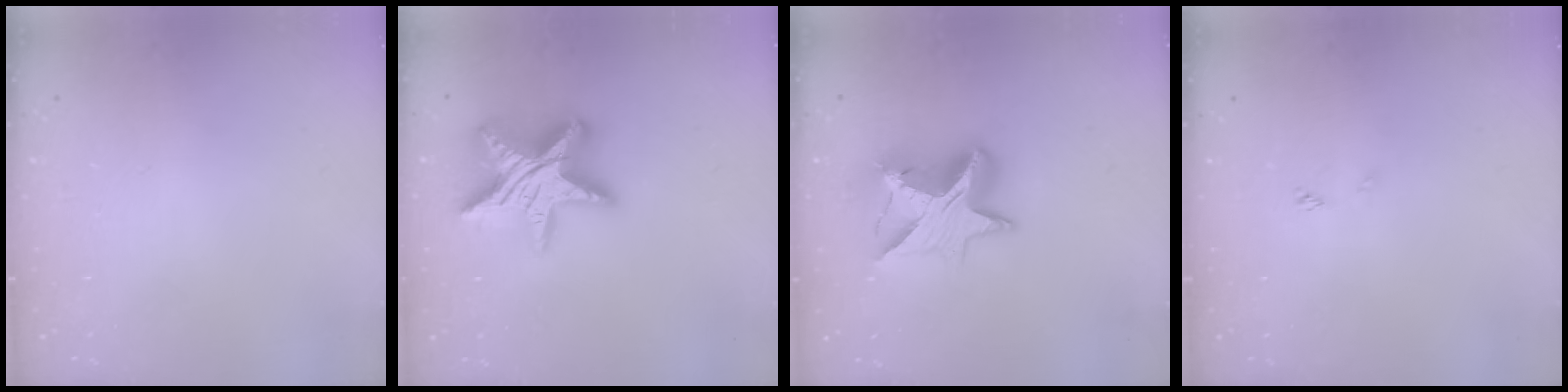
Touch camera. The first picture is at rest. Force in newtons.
{"total": 22.1, "press": 22.0, "slide": 1.7}
{"total": 13.6, "press": 13.6, "slide": 1.0}
{"total": 0.0}